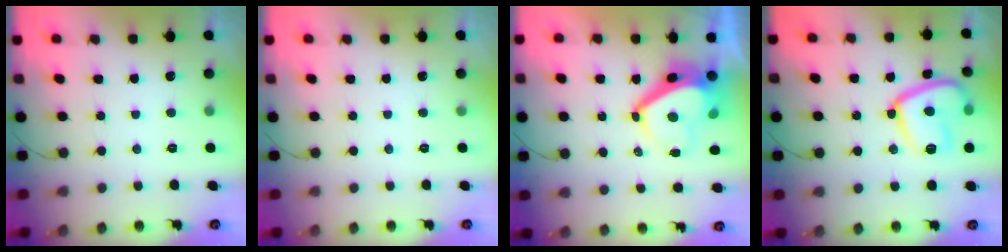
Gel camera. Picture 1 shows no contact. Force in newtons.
{"total": 0.0}
{"total": 7.7, "press": 7.7, "slide": 0.7}
{"total": 14.6, "press": 14.6, "slide": 1.0}